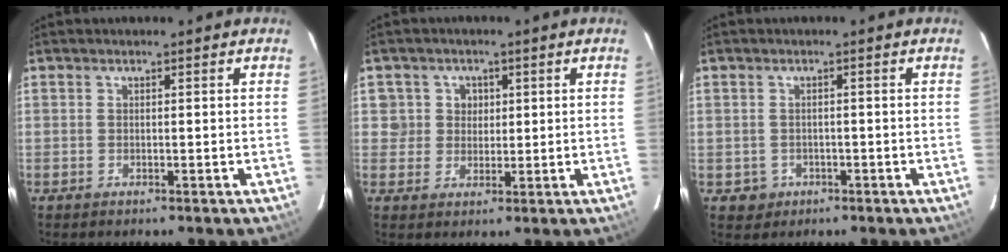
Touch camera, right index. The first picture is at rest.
{"total": 4.3, "force": [1.0, 4.2, 0.2], "torque": [0.020, 0.027, 0.020]}
{"total": 2.9, "force": [-0.8, 2.7, 0.5], "torque": [-0.015, 0.001, -0.005]}